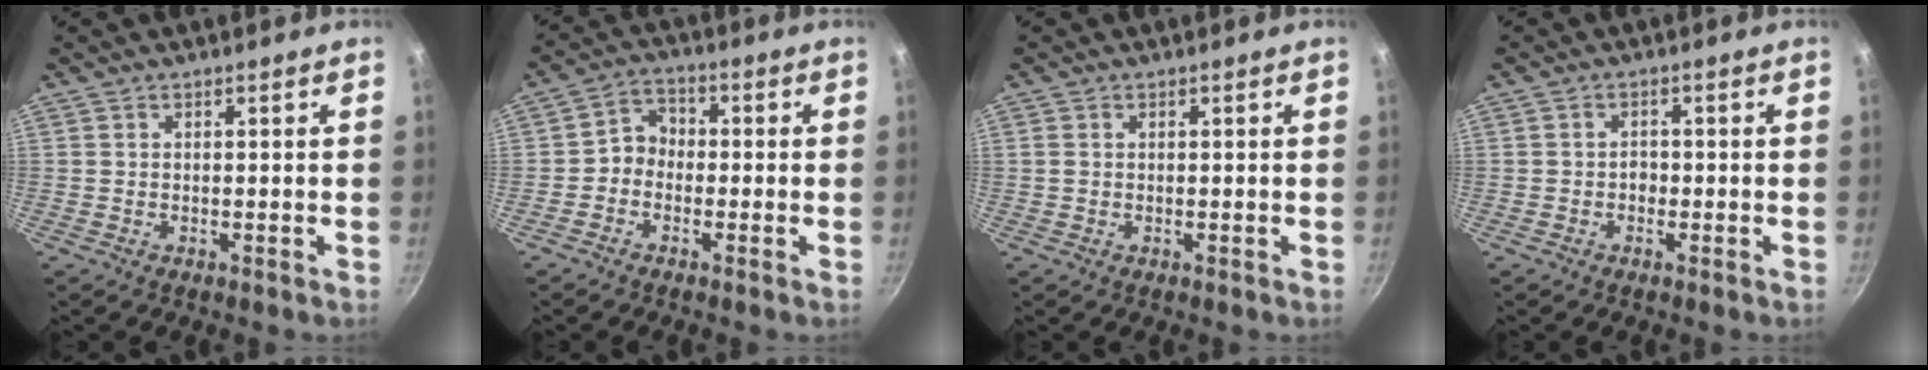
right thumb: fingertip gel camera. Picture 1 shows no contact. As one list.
[{"total": 4.2, "force": [-1.2, 3.5, 1.9], "torque": [-0.011, 0.023, -0.035]}, {"total": 1.0, "force": [0.2, 0.8, 0.5], "torque": [-0.009, 0.003, 0.003]}, {"total": 1.5, "force": [-0.6, 1.2, 0.7], "torque": [-0.003, 0.009, -0.010]}]